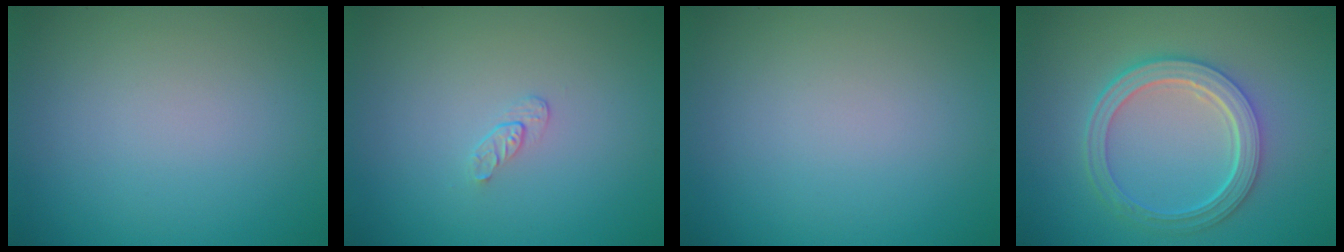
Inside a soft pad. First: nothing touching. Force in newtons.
{"total": 0.8, "press": 0.5, "slide": 0.7}
{"total": 0.0}
{"total": 5.2, "press": 3.9, "slide": 3.4}